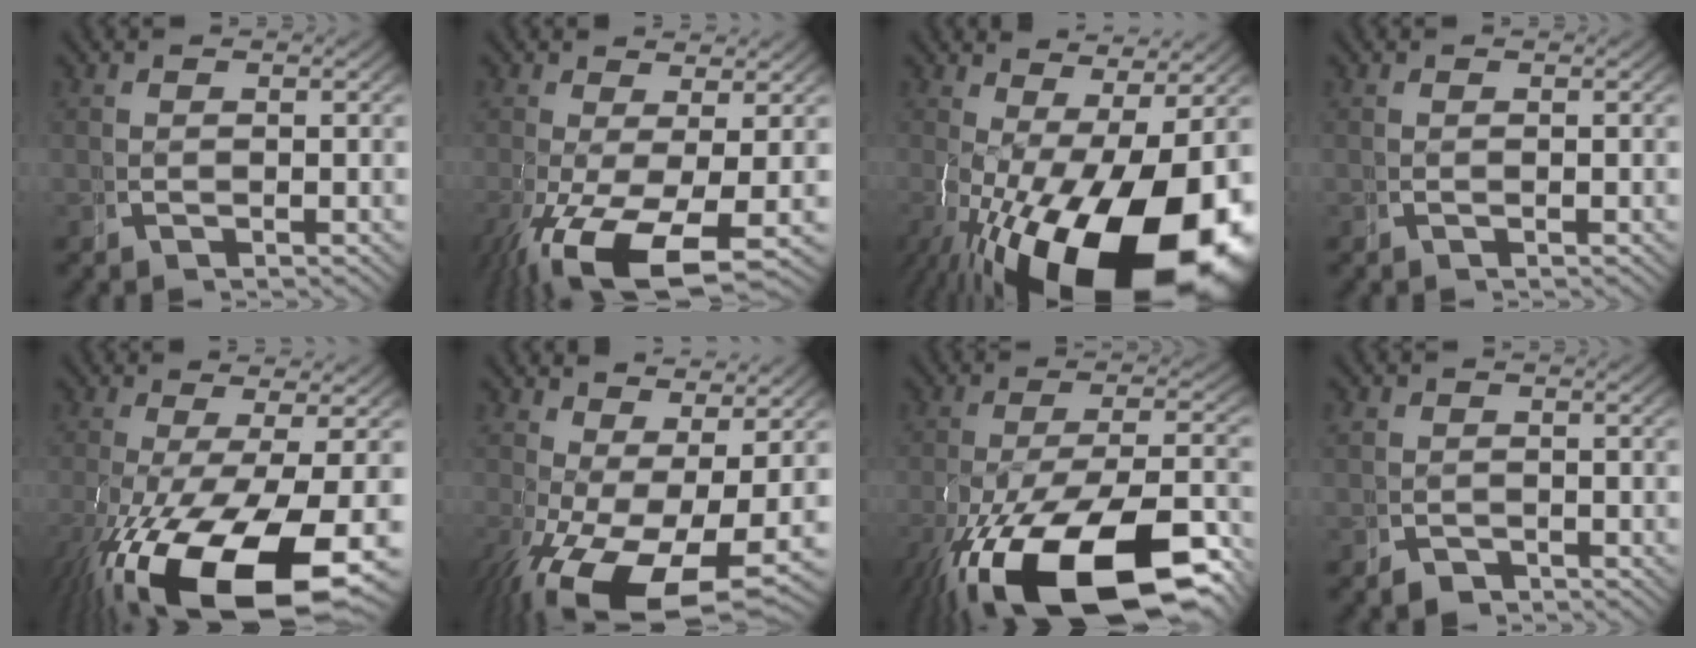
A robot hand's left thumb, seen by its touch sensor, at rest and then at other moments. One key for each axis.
{"total": 7.5, "fx": -2.3, "fy": 3.3, "fz": 6.3, "tx": -0.137, "ty": -0.039, "tz": -0.014}
{"total": 17.8, "fx": -4.2, "fy": 9.6, "fz": 14.3, "tx": -0.242, "ty": -0.069, "tz": -0.023}
{"total": 0.0}
{"total": 13.7, "fx": -3.9, "fy": 6.4, "fz": 11.4, "tx": -0.221, "ty": -0.058, "tz": -0.025}
{"total": 11.3, "fx": -2.9, "fy": 6.3, "fz": 8.9, "tx": -0.177, "ty": -0.073, "tz": -0.006}
{"total": 15.8, "fx": -6.3, "fy": 7.4, "fz": 12.5, "tx": -0.223, "ty": -0.059, "tz": -0.061}
{"total": 2.1, "fx": -1.3, "fy": 1.7, "fz": 0.3, "tx": -0.001, "ty": -0.015, "tz": -0.021}